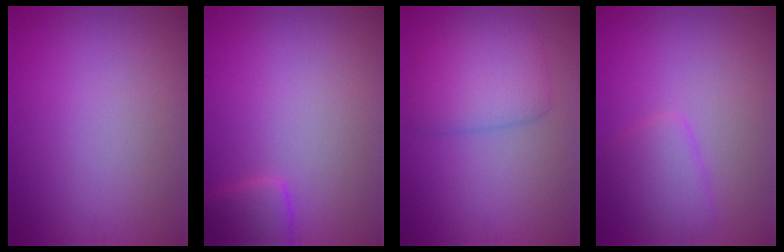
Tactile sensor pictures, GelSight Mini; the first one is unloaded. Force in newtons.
{"total": 2.4, "press": 2.4, "slide": 0.2}
{"total": 4.5, "press": 4.5, "slide": 0.2}
{"total": 2.6, "press": 2.6, "slide": 0.2}